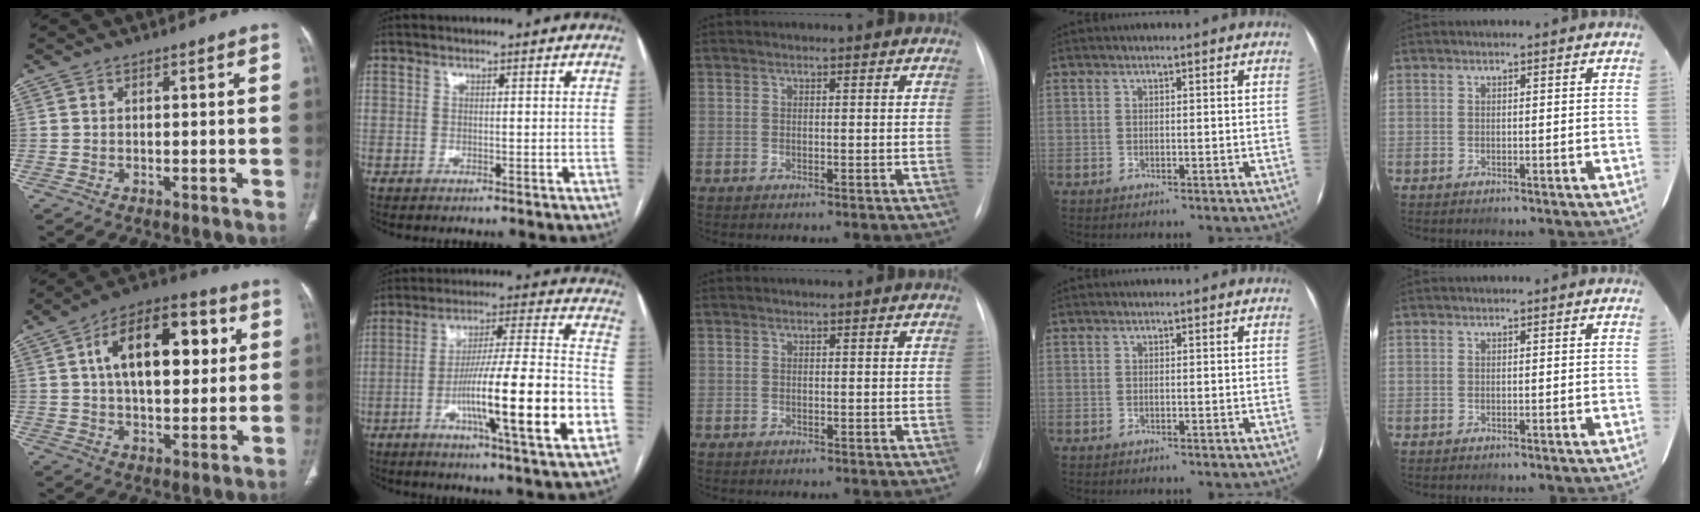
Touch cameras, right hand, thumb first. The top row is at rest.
{"thumb": {"total": 18.7, "force": [4.7, 9.8, 15.2], "torque": [-0.207, 0.013, 0.068]}, "index": {"total": 19.4, "force": [-5.8, 0.4, 18.5], "torque": [-0.289, -0.005, -0.092]}, "middle": {"total": 0.5, "force": [-0.4, 0.3, 0.1], "torque": [-0.005, 0.002, -0.006]}}